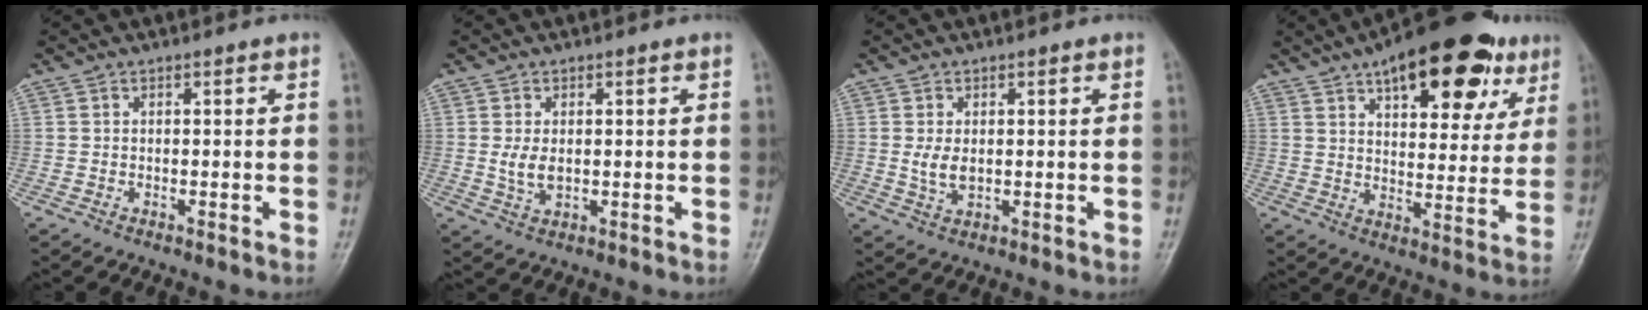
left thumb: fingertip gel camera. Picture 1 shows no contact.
{"total": 3.5, "force": [0.2, 2.1, 2.8], "torque": [-0.054, -0.007, 0.009]}
{"total": 3.4, "force": [0.3, 2.1, 2.7], "torque": [-0.051, -0.008, 0.011]}
{"total": 22.3, "force": [12.1, 10.0, 15.9], "torque": [-0.188, -0.017, 0.175]}